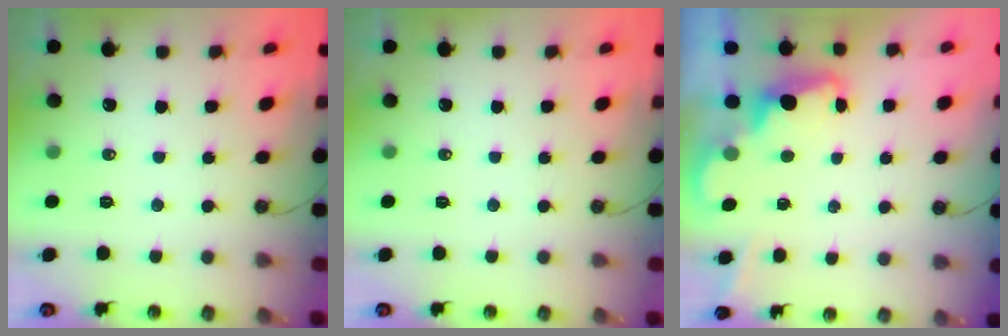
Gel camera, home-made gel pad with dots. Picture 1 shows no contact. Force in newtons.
{"total": 0.0}
{"total": 2.5, "press": 2.4, "slide": 0.5}